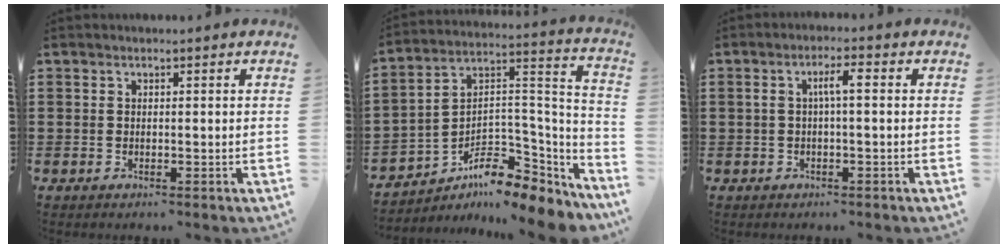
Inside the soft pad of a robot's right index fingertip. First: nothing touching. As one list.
[{"total": 8.0, "force": [-5.7, 3.8, 4.2], "torque": [-0.078, -0.006, -0.107]}, {"total": 3.3, "force": [0.1, 0.6, 3.3], "torque": [-0.063, 0.010, -0.004]}]